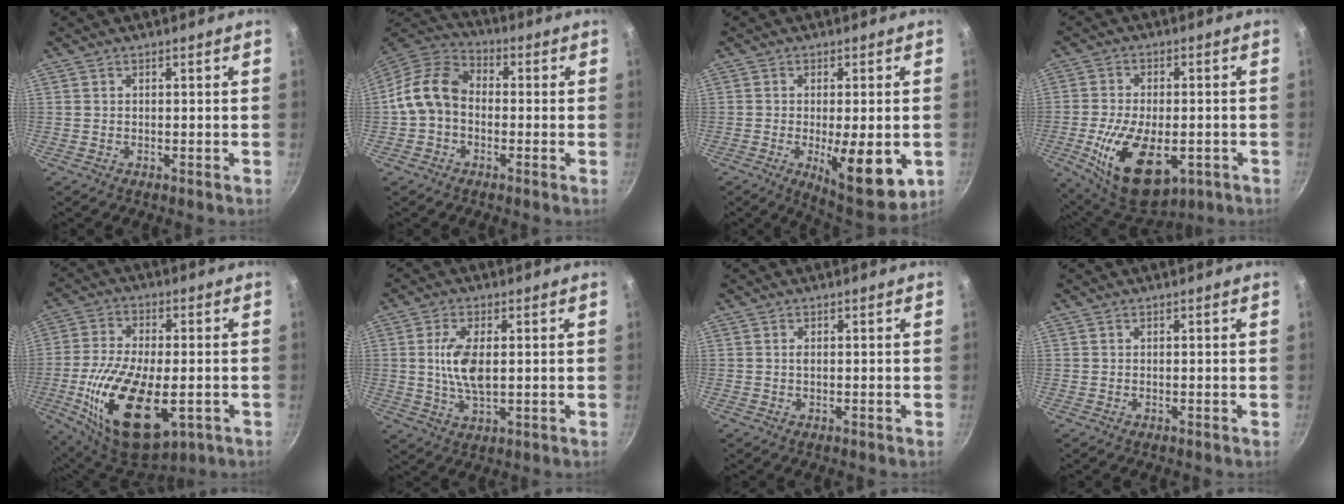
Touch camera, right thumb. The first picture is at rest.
{"total": 11.7, "force": [-1.1, 8.8, 7.6], "torque": [-0.138, 0.034, -0.034]}
{"total": 13.2, "force": [-3.3, 4.6, 11.9], "torque": [-0.162, -0.023, -0.036]}
{"total": 16.8, "force": [-5.2, 8.9, 13.3], "torque": [-0.235, -0.001, -0.063]}
{"total": 21.3, "force": [-5.6, 10.3, 17.8], "torque": [-0.339, -0.010, -0.076]}
{"total": 7.8, "force": [0.7, 3.5, 6.9], "torque": [-0.144, -0.008, 0.017]}
{"total": 0.7, "force": [0.1, 0.3, 0.6], "torque": [-0.011, 0.001, 0.000]}
{"total": 0.0}